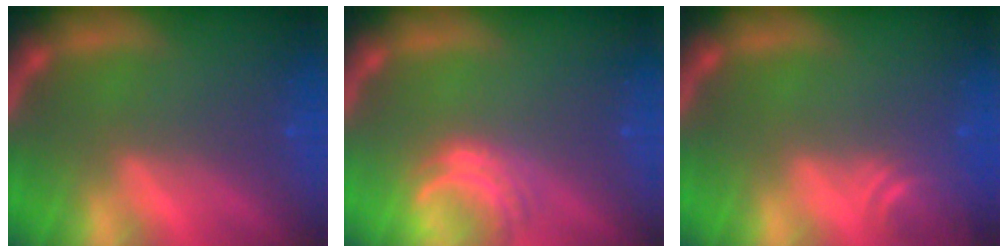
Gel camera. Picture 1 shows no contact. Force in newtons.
{"total": 3.0}
{"total": 3.0}